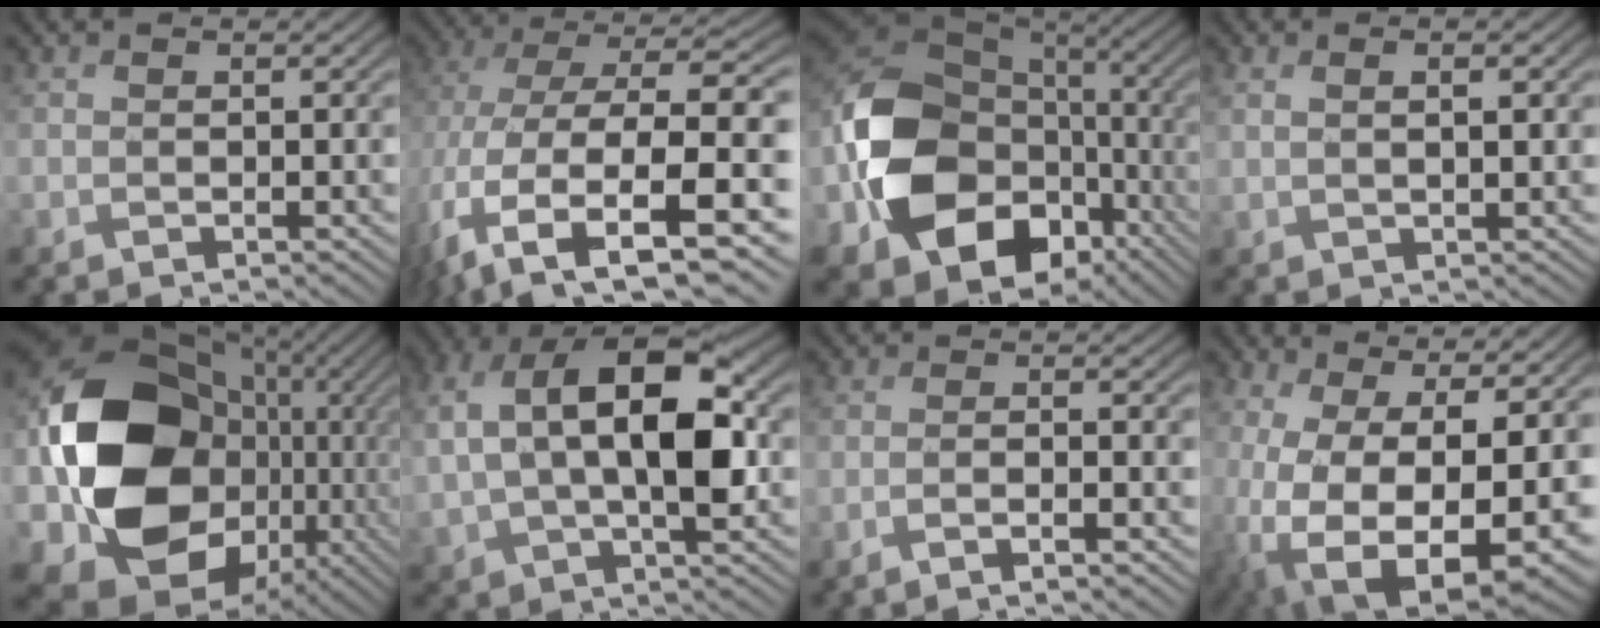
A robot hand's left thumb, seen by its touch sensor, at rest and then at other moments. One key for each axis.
{"total": 14.9, "fx": -4.3, "fy": 8.1, "fz": 11.7, "tx": -0.293, "ty": -0.024, "tz": -0.064}
{"total": 18.7, "fx": -4.9, "fy": 13.8, "fz": 11.6, "tx": -0.255, "ty": -0.037, "tz": -0.081}
{"total": 2.5, "fx": 0.9, "fy": 0.5, "fz": 2.2, "tx": -0.032, "ty": -0.003, "tz": 0.019}
{"total": 22.8, "fx": -1.4, "fy": 17.6, "fz": 14.3, "tx": -0.361, "ty": -0.032, "tz": -0.002}
{"total": 13.4, "fx": 1.5, "fy": 6.9, "fz": 11.4, "tx": -0.223, "ty": 0.009, "tz": 0.029}
{"total": 3.5, "fx": -1.7, "fy": 0.4, "fz": 3.0, "tx": -0.048, "ty": 0.010, "tz": -0.046}
{"total": 16.4, "fx": -3.0, "fy": 8.1, "fz": 13.9, "tx": -0.258, "ty": -0.053, "tz": -0.015}